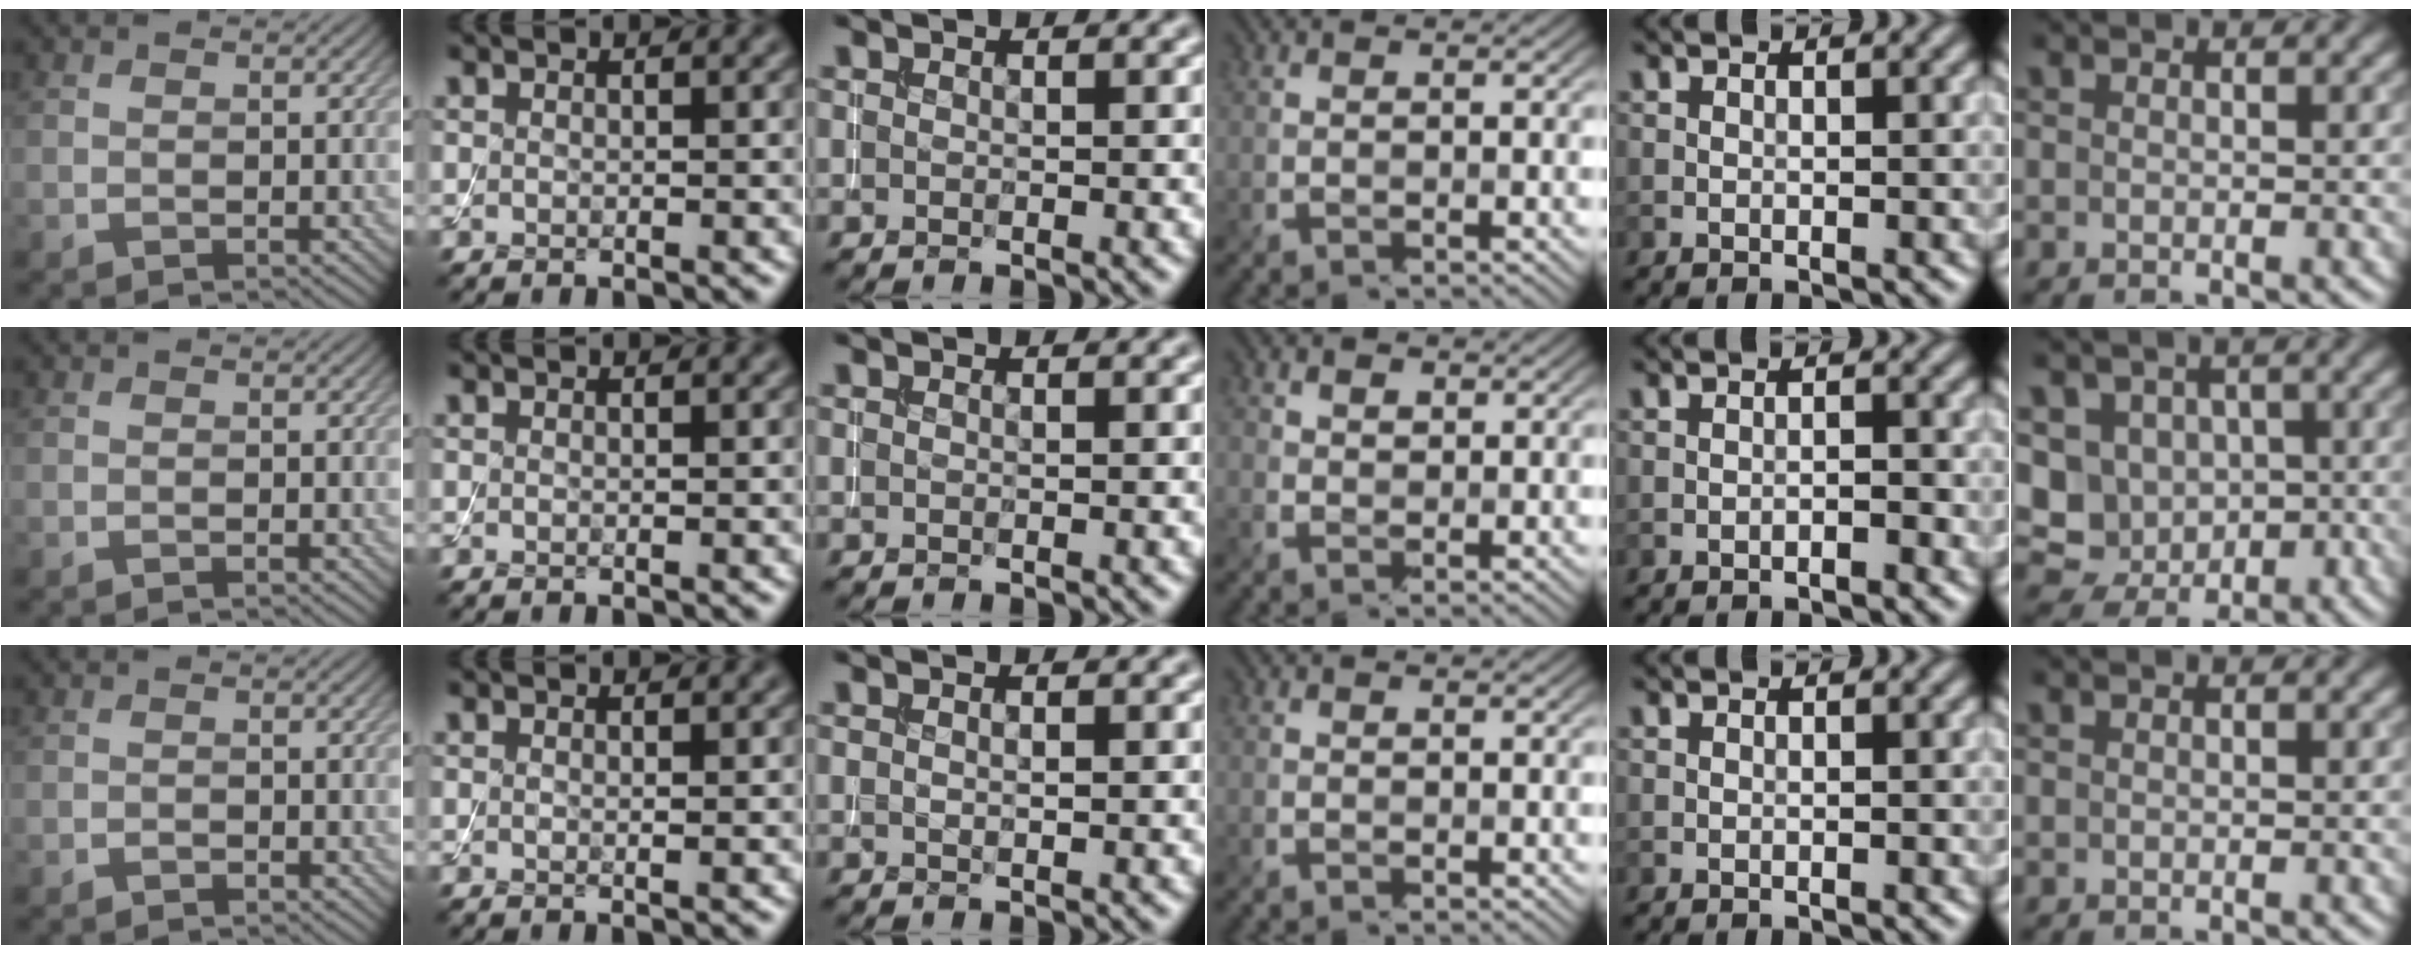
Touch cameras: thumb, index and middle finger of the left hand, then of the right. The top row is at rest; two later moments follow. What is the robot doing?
{"motion": "assemble", "object": "toy tower of hanoi"}